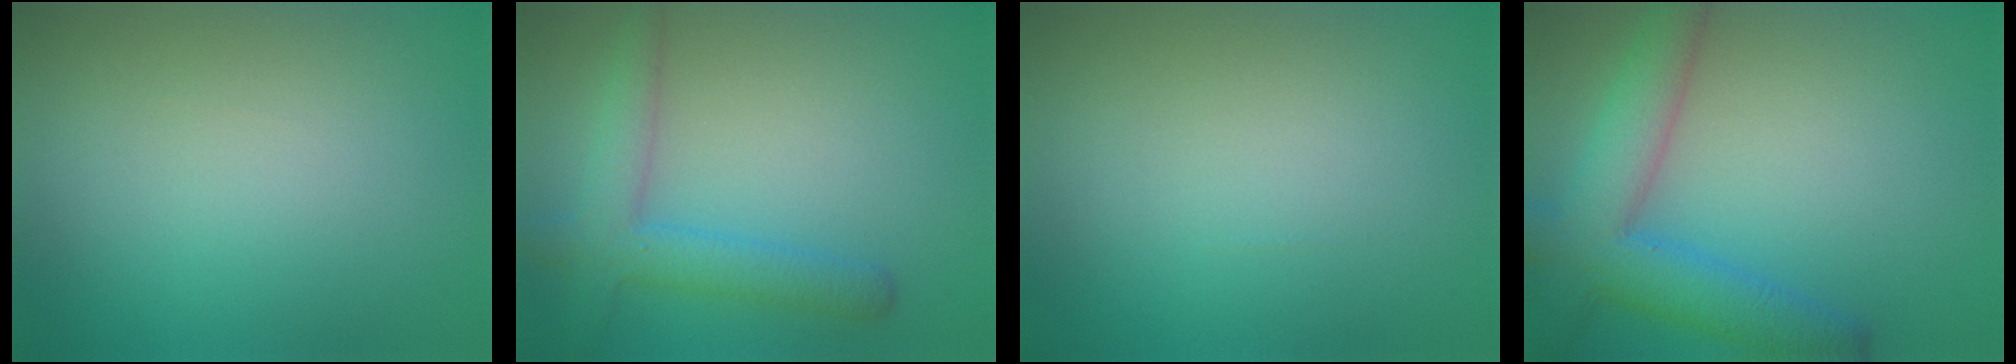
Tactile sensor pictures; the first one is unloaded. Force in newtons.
{"total": 4.1, "press": 4.1, "slide": 0.2}
{"total": 0.0}
{"total": 6.9, "press": 6.9, "slide": 0.4}